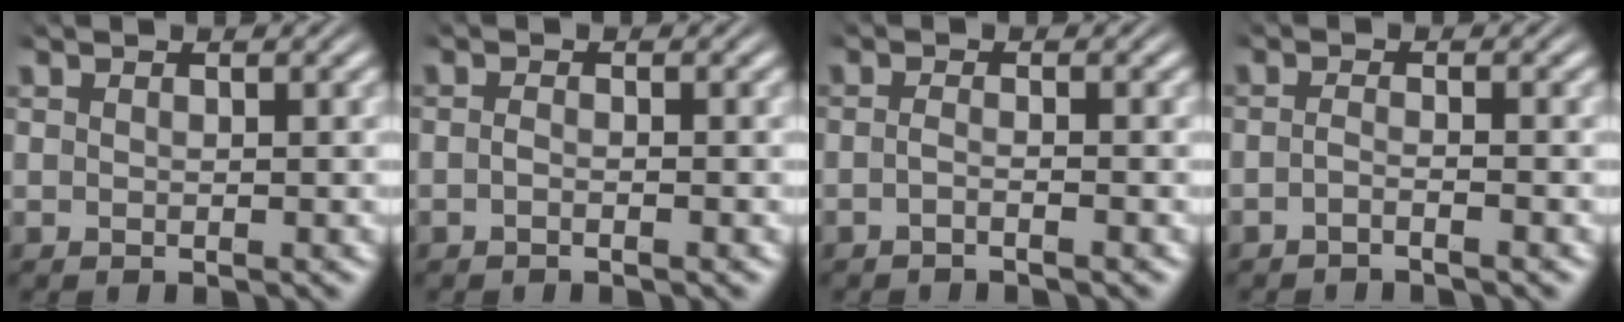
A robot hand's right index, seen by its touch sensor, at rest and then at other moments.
{"total": 0.8, "force": [-0.7, -0.1, 0.4], "torque": [-0.013, -0.006, -0.010]}
{"total": 1.4, "force": [-1.1, -0.5, 0.8], "torque": [-0.023, -0.006, -0.017]}
{"total": 1.7, "force": [-1.4, -0.3, 0.9], "torque": [-0.024, -0.007, -0.023]}